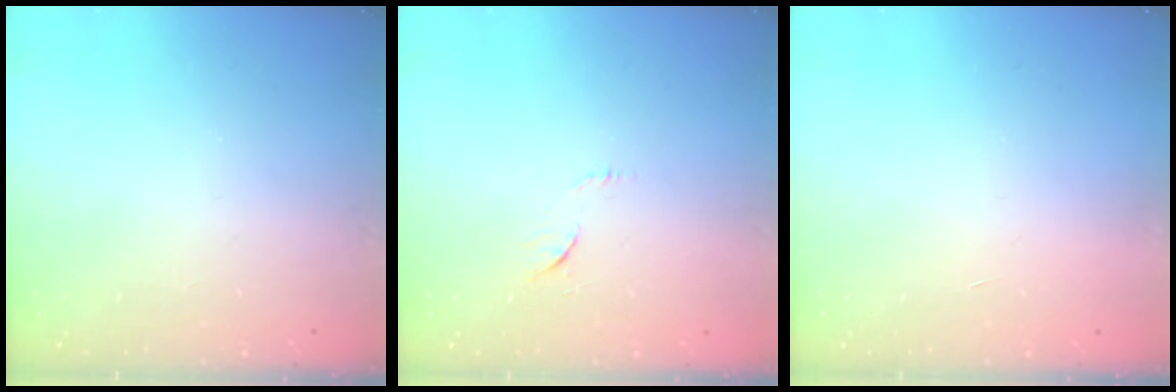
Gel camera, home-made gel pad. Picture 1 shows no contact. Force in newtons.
{"total": 4.6, "press": 4.5, "slide": 0.5}
{"total": 1.7, "press": 1.7, "slide": 0.1}